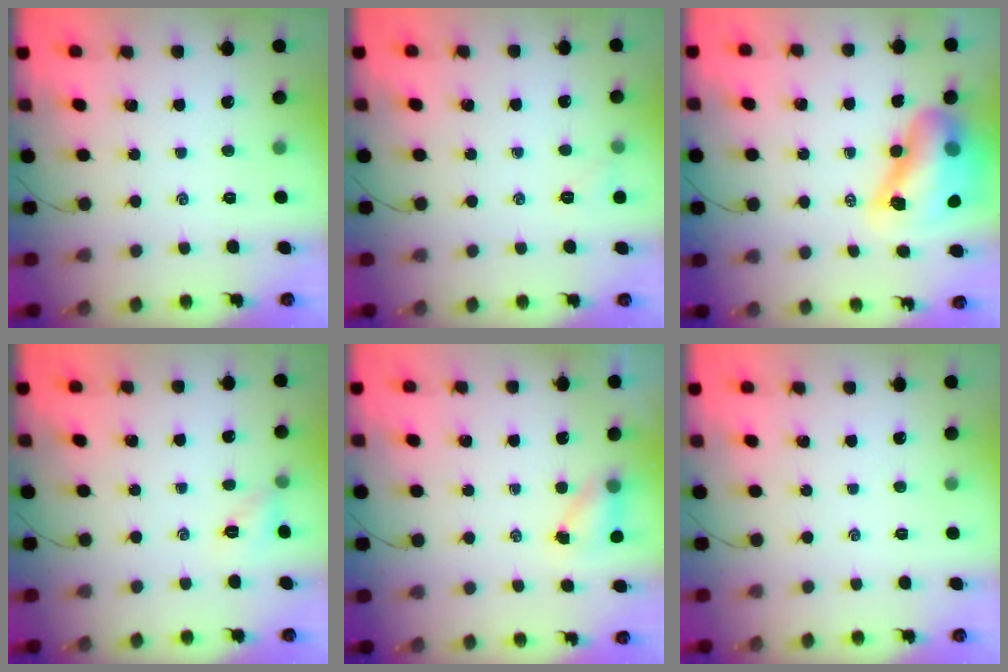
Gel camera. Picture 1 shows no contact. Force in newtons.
{"total": 4.3, "press": 4.1, "slide": 1.2}
{"total": 16.1, "press": 15.4, "slide": 4.7}
{"total": 5.3, "press": 5.3, "slide": 0.5}
{"total": 4.0, "press": 3.9, "slide": 0.6}
{"total": 0.0}